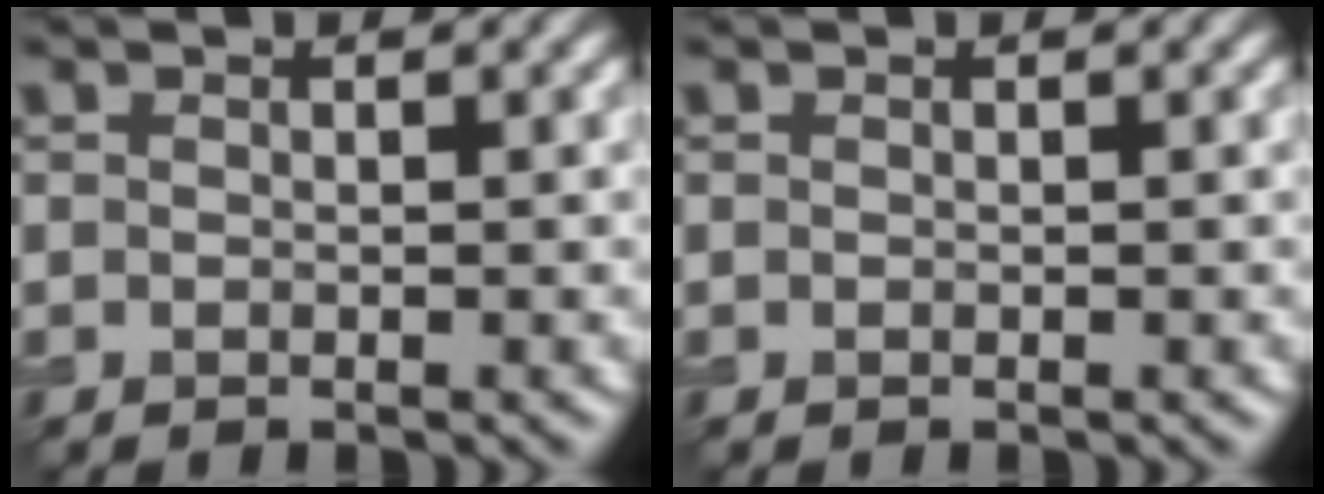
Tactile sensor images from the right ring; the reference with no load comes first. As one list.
[{"total": 0.0}]